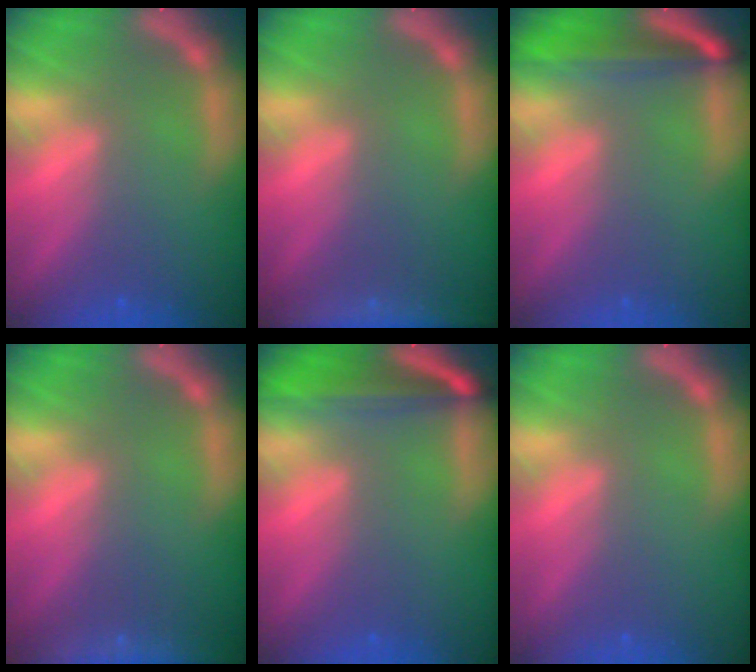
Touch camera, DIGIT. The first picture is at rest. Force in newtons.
{"total": 6.9}
{"total": 6.0}
{"total": 8.5}
{"total": 6.5}
{"total": 0.0}